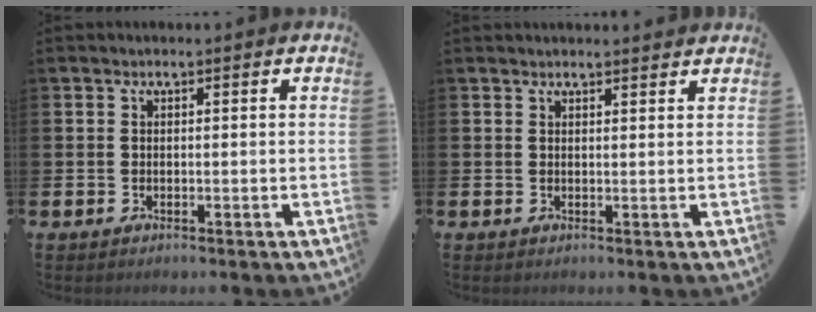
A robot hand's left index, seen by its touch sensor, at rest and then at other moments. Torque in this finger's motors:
{"motor_torque": [0.90, -1.24, 0.28, 0.09]}